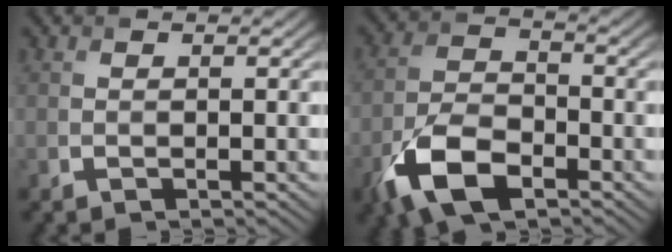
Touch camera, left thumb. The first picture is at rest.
{"total": 9.6, "force": [-5.4, 4.8, 6.4], "torque": [-0.140, -0.010, -0.115]}